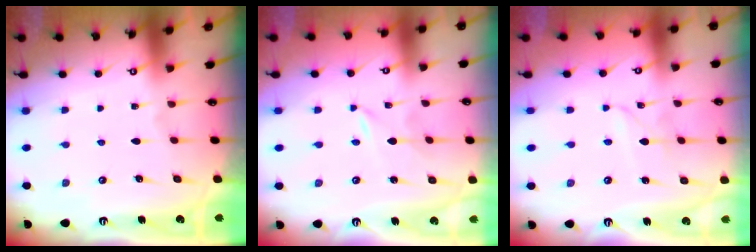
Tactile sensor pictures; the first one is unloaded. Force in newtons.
{"total": 0.0}
{"total": 2.2, "press": 2.2, "slide": 0.2}